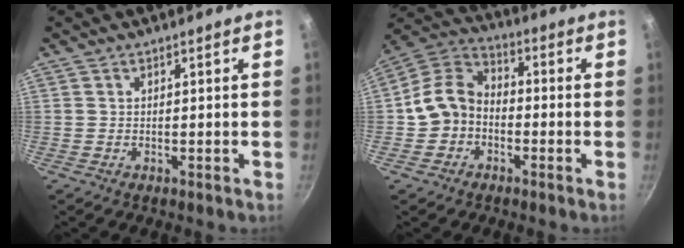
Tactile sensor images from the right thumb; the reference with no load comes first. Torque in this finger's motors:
{"motor_torque": [-0.34, 0.55, 0.22, -0.42, 0.09]}